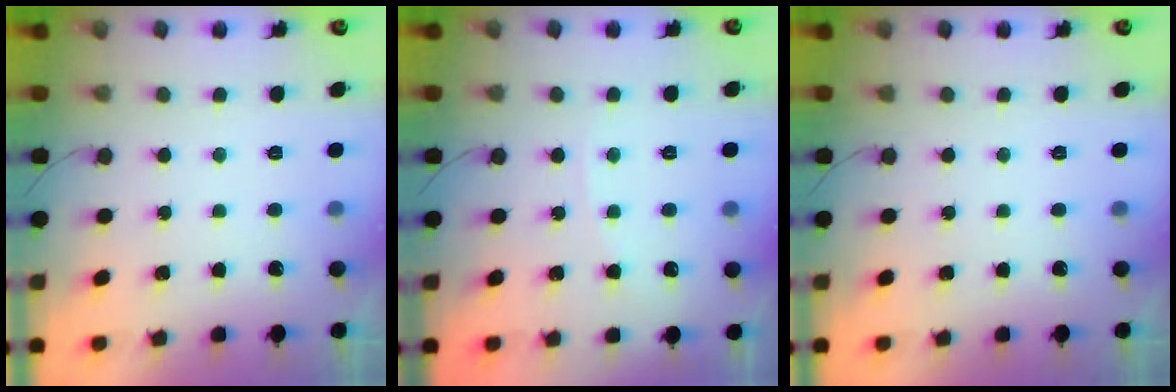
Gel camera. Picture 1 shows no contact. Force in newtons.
{"total": 3.2, "press": 3.1, "slide": 0.4}
{"total": 0.0}